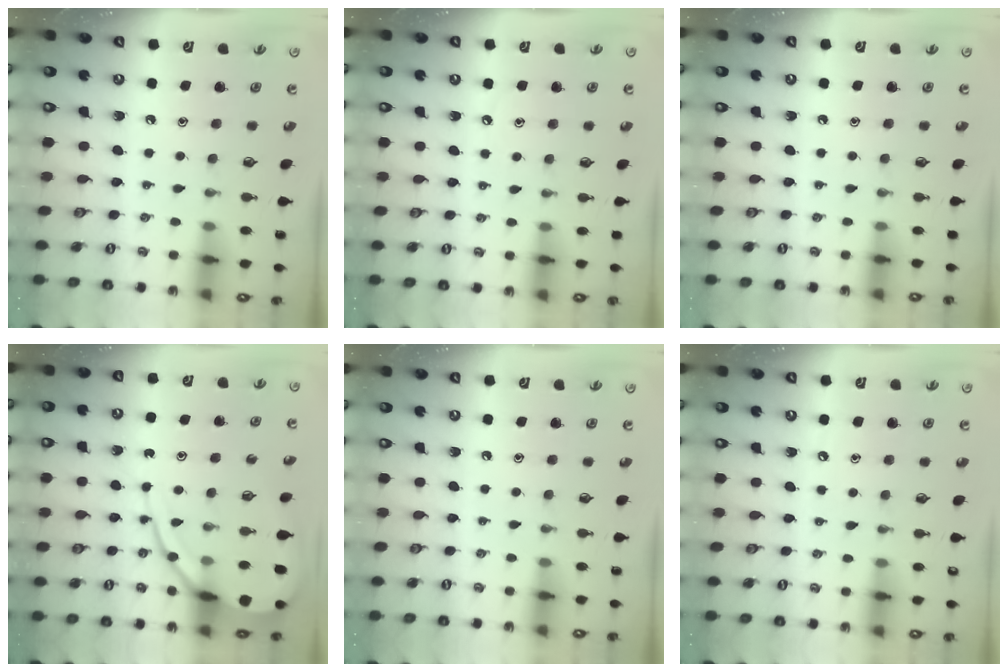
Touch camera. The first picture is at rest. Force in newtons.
{"total": 3.5, "press": 3.5, "slide": 0.5}
{"total": 1.9, "press": 1.9, "slide": 0.1}
{"total": 12.6, "press": 12.5, "slide": 1.1}
{"total": 0.0}
{"total": 2.7, "press": 2.7, "slide": 0.3}